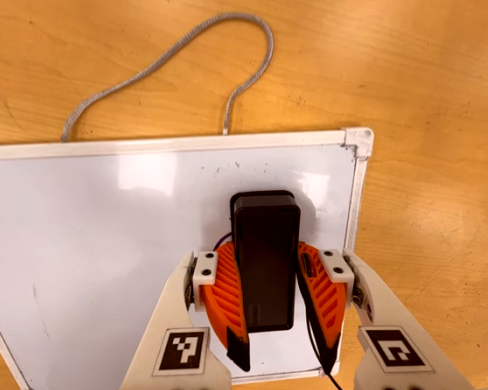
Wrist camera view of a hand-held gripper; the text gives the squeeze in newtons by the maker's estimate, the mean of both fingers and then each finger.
{"total": 11.5, "left": 10.9, "right": 12.1}